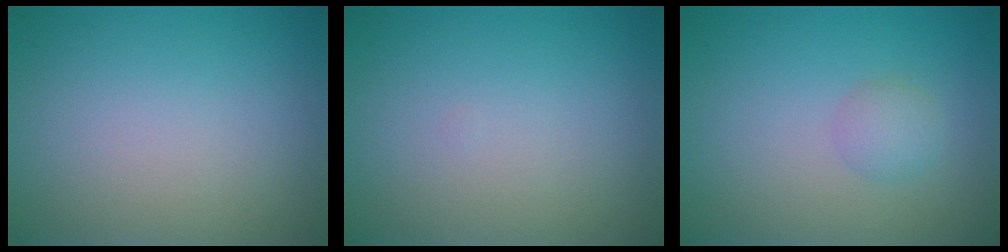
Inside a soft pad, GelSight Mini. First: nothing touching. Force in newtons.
{"total": 0.0}
{"total": 1.6, "press": 1.6, "slide": 0.0}